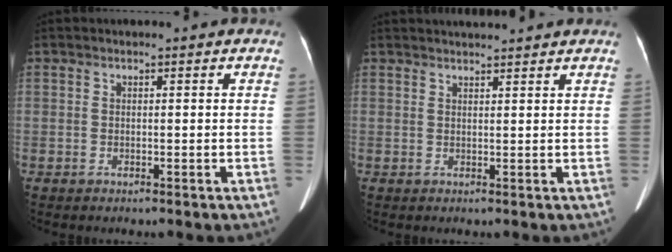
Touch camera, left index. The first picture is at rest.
{"total": 4.5, "force": [4.3, 0.0, 1.4], "torque": [-0.020, 0.024, 0.056]}